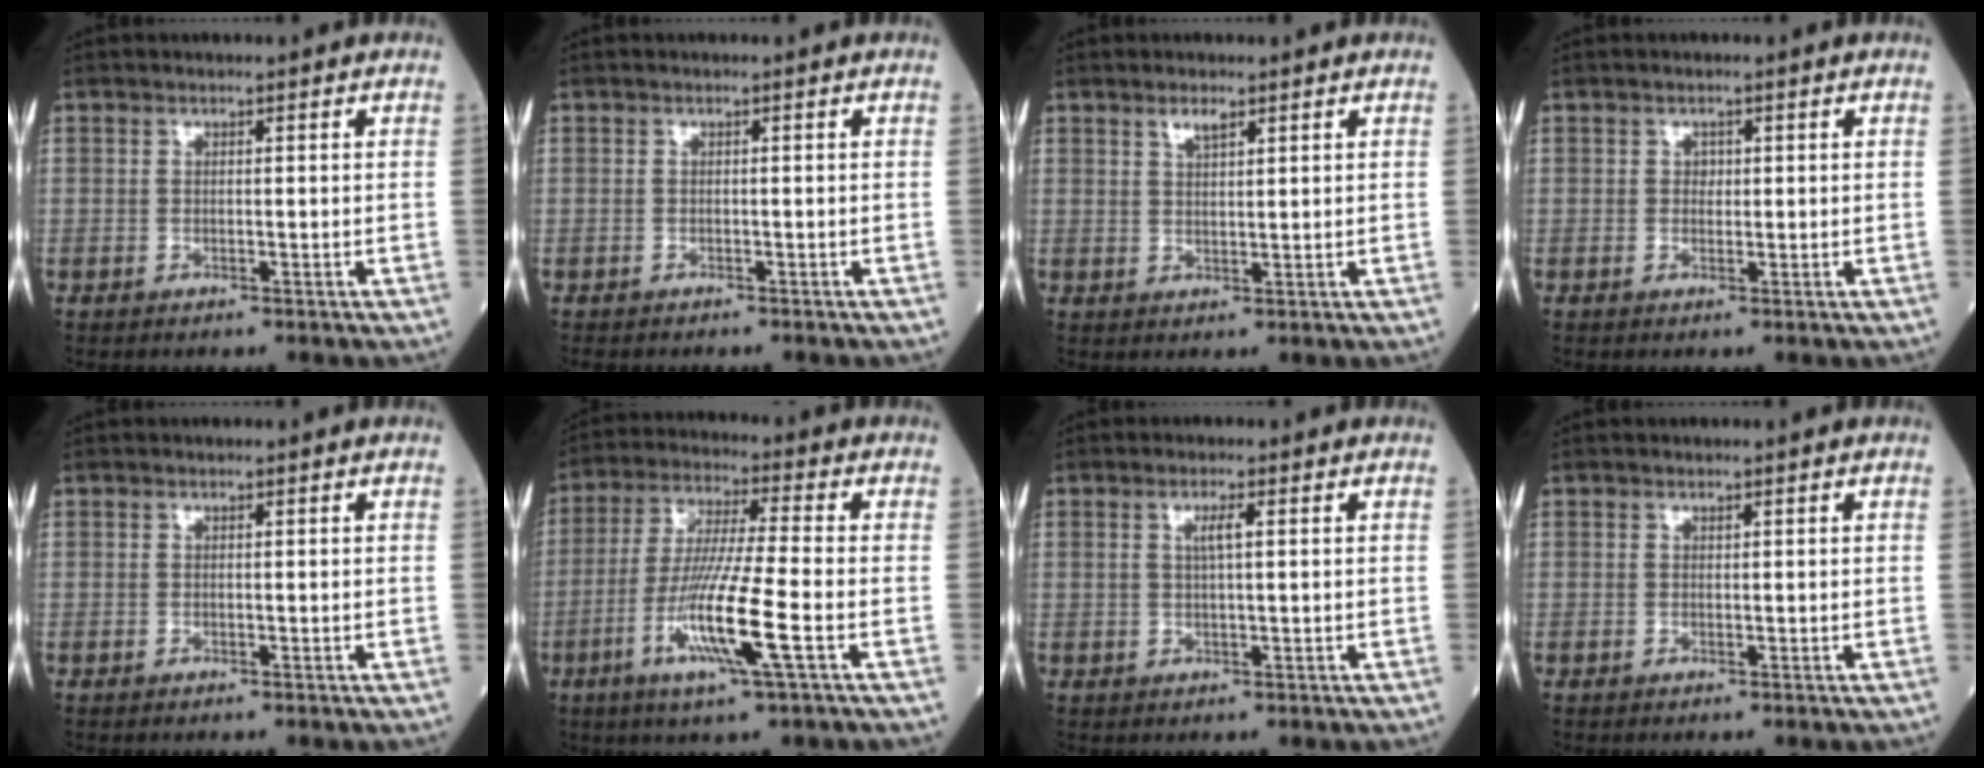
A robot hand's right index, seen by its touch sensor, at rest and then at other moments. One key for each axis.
{"total": 2.0, "fx": -1.8, "fy": 0.6, "fz": 0.6, "tx": -0.010, "ty": -0.002, "tz": -0.023}
{"total": 2.2, "fx": 1.5, "fy": 0.5, "fz": 1.5, "tx": -0.030, "ty": 0.001, "tz": 0.031}
{"total": 0.9, "fx": 0.2, "fy": 0.7, "fz": 0.4, "tx": -0.003, "ty": 0.002, "tz": 0.001}
{"total": 0.0}
{"total": 12.2, "fx": -4.1, "fy": -0.2, "fz": 11.5, "tx": -0.227, "ty": -0.017, "tz": -0.082}
{"total": 2.2, "fx": 0.6, "fy": 0.2, "fz": 2.1, "tx": -0.043, "ty": -0.001, "tz": 0.012}
{"total": 0.0}